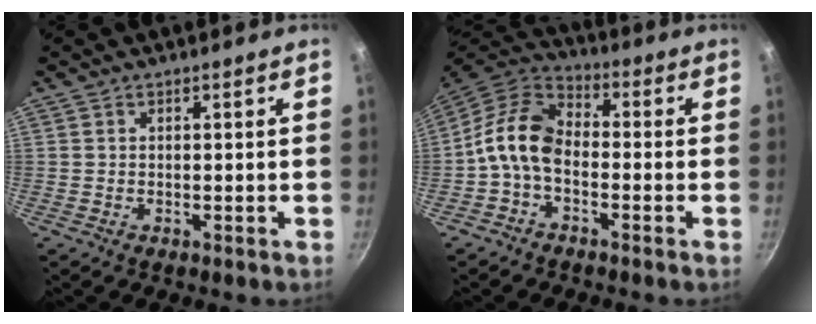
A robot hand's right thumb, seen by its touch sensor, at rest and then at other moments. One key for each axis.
{"total": 10.6, "fx": -2.3, "fy": 6.8, "fz": 7.8, "tx": -0.140, "ty": 0.046, "tz": -0.063}